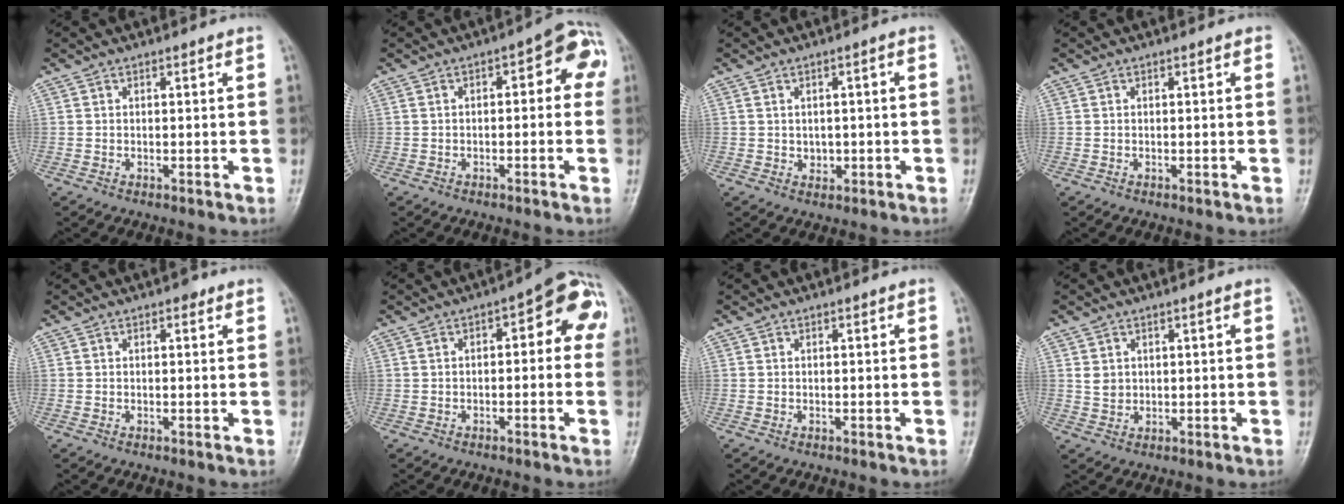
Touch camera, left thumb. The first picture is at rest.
{"total": 7.2, "force": [0.6, 3.5, 6.2], "torque": [-0.046, 0.035, -0.004]}
{"total": 2.6, "force": [-0.3, 2.0, 1.7], "torque": [-0.013, 0.009, -0.001]}
{"total": 0.0}
{"total": 1.1, "force": [0.6, 0.6, 0.7], "torque": [-0.003, 0.000, 0.002]}
{"total": 9.0, "force": [1.1, 4.2, 7.9], "torque": [-0.061, 0.038, 0.000]}
{"total": 0.0}
{"total": 2.1, "force": [0.9, 1.6, 1.1], "torque": [-0.014, -0.003, 0.024]}